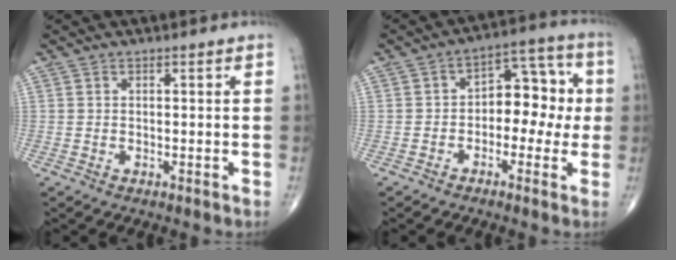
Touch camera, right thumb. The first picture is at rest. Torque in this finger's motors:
{"motor_torque": [-0.15, 0.67, 0.72, 0.05, 0.10]}